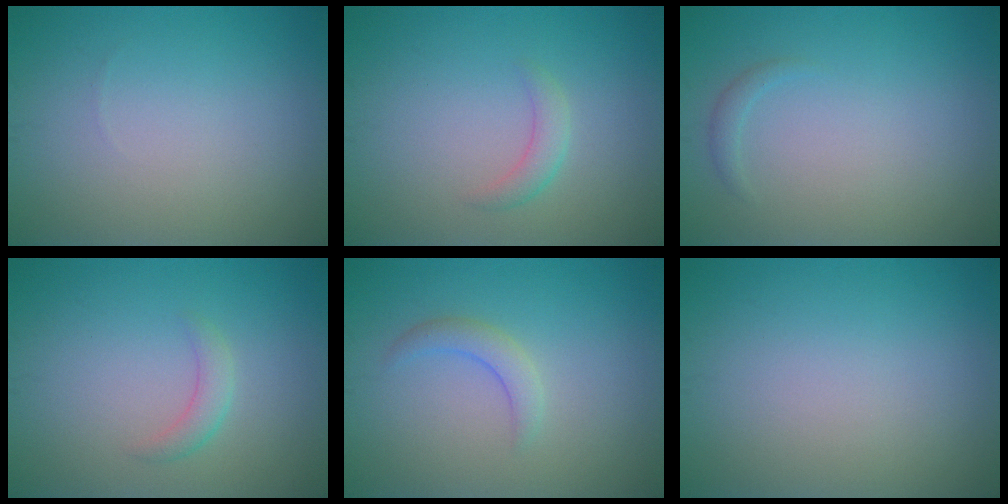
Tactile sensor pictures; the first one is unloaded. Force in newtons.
{"total": 1.6, "press": 1.6, "slide": 0.1}
{"total": 0.8, "press": 0.8, "slide": 0.0}
{"total": 1.6, "press": 1.6, "slide": 0.1}
{"total": 1.9, "press": 1.9, "slide": 0.1}
{"total": 0.0}